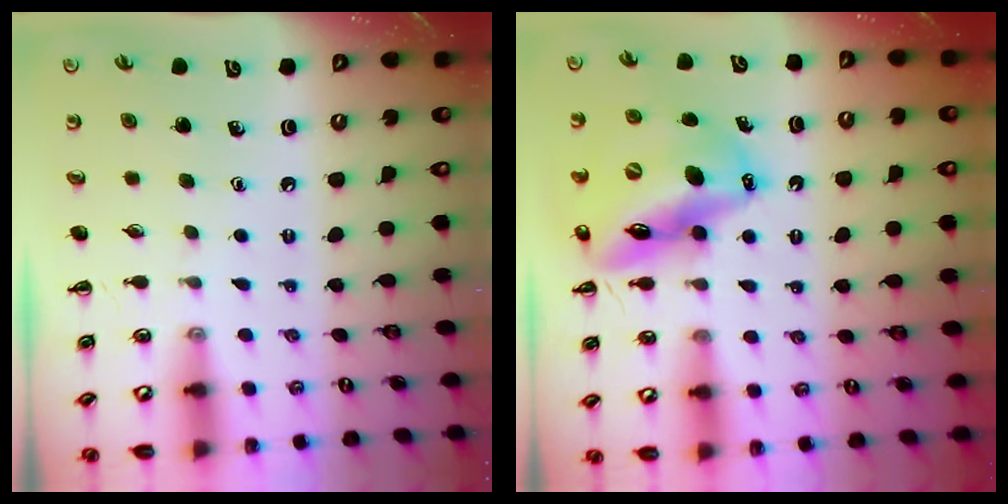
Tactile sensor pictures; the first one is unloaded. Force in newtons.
{"total": 16.7, "press": 16.1, "slide": 4.6}